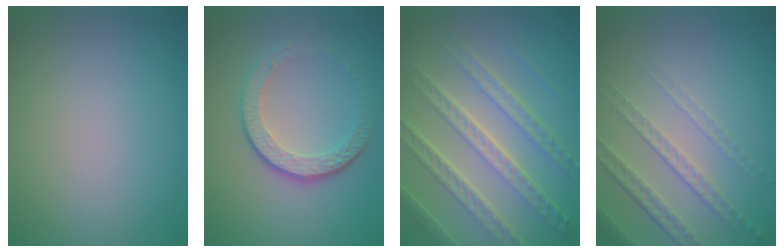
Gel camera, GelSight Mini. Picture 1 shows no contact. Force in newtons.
{"total": 4.1, "press": 3.0, "slide": 2.8}
{"total": 8.2, "press": 5.8, "slide": 5.8}
{"total": 4.6, "press": 3.1, "slide": 3.4}